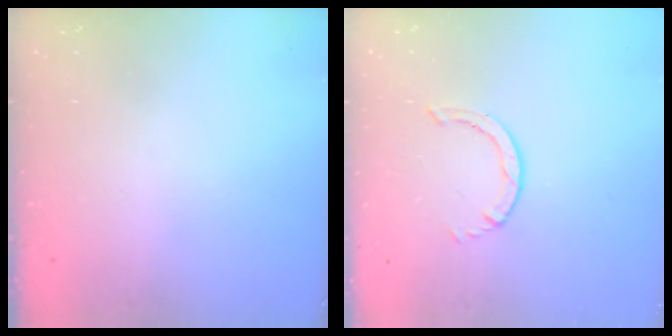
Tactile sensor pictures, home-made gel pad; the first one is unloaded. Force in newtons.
{"total": 0.6, "press": 0.6, "slide": 0.1}